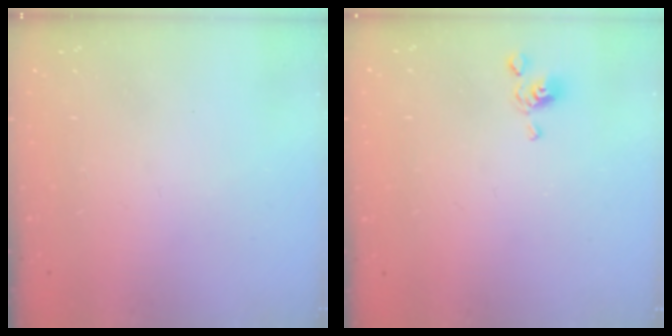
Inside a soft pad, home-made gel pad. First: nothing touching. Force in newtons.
{"total": 5.5, "press": 5.5, "slide": 0.5}